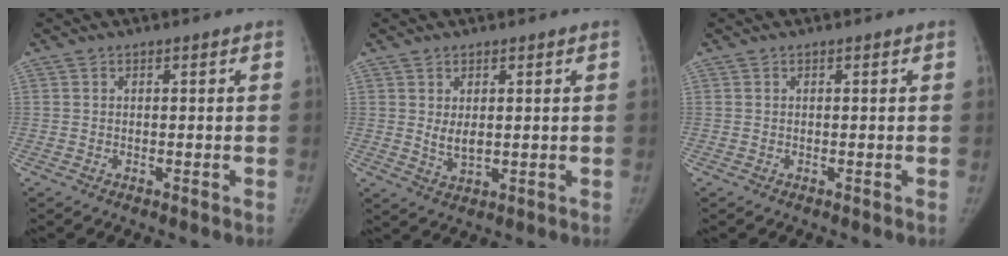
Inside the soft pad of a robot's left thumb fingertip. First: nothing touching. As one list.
[{"total": 3.6, "force": [0.7, 1.8, 3.0], "torque": [-0.049, -0.012, 0.020]}, {"total": 0.0}]